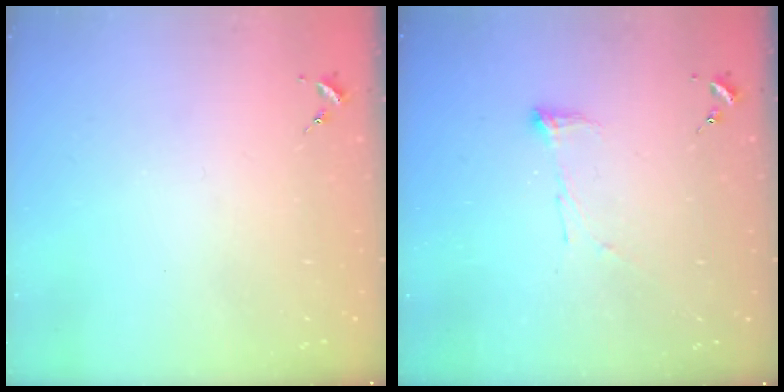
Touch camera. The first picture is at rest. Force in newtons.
{"total": 6.3, "press": 6.2, "slide": 0.7}